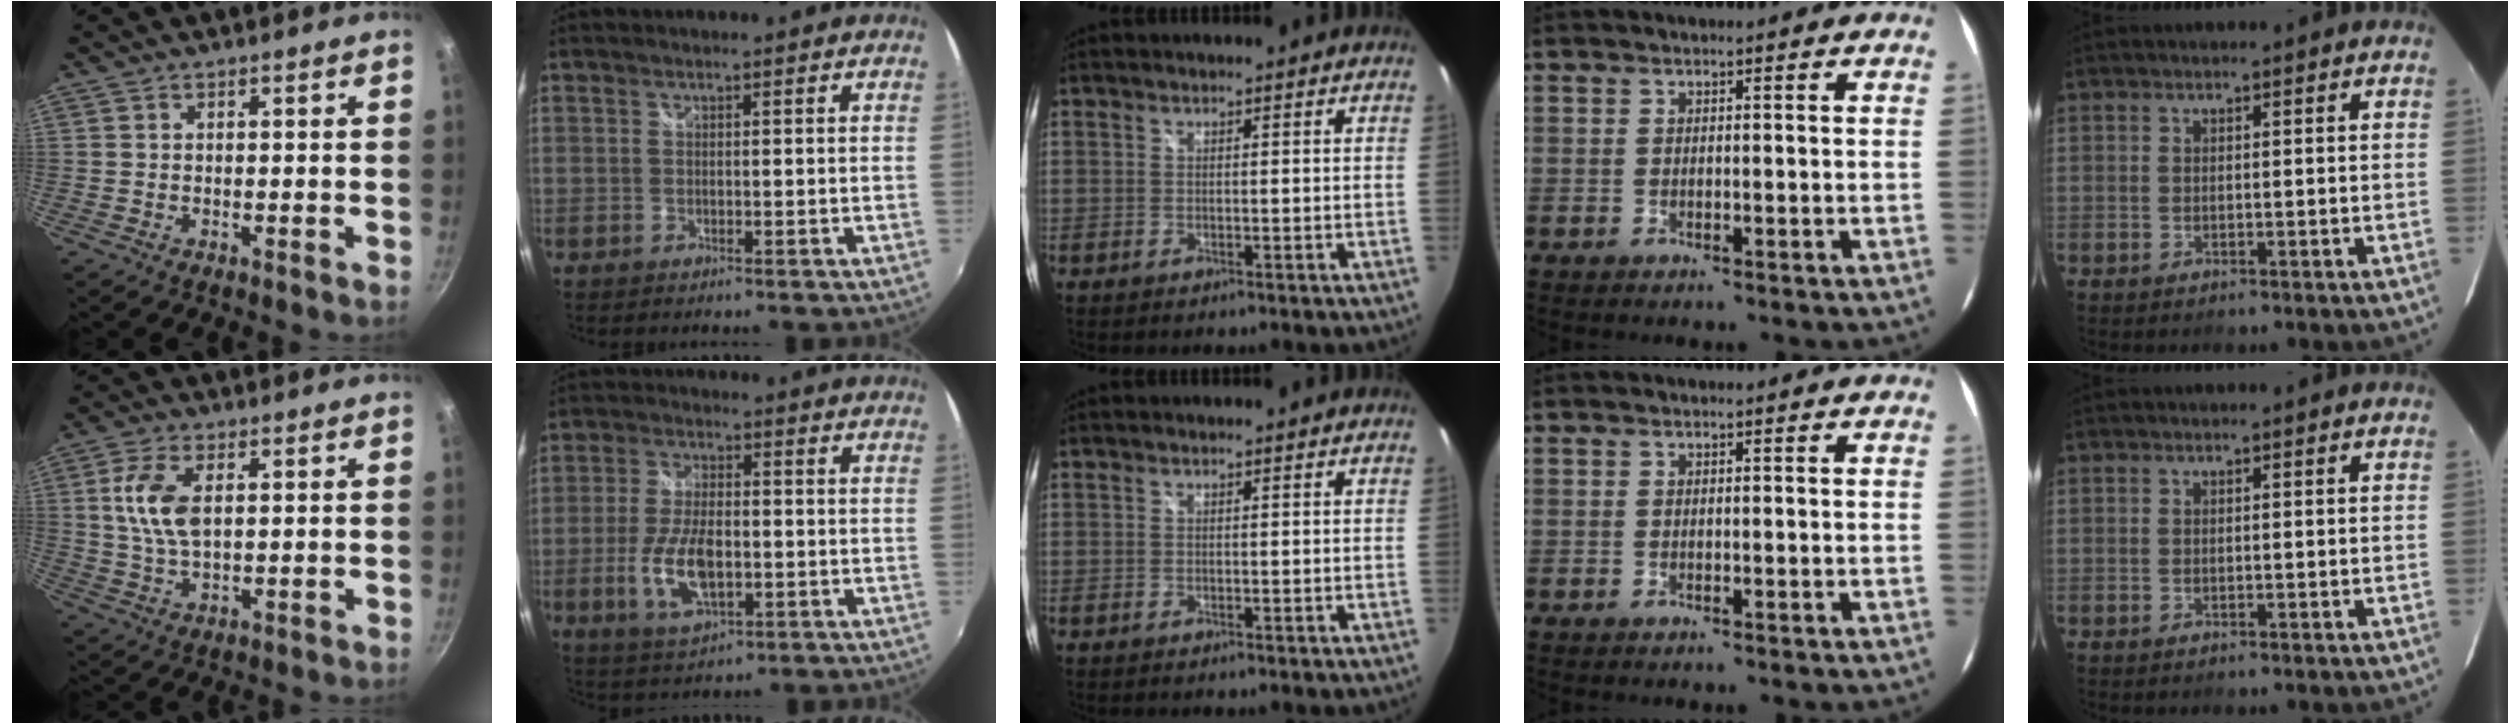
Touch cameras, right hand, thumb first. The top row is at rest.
{"thumb": {"total": 8.6, "force": [1.8, 4.4, 7.2], "torque": [-0.141, 0.000, 0.035]}, "index": {"total": 10.5, "force": [-2.7, 4.7, 9.0], "torque": [-0.184, -0.008, -0.046]}}